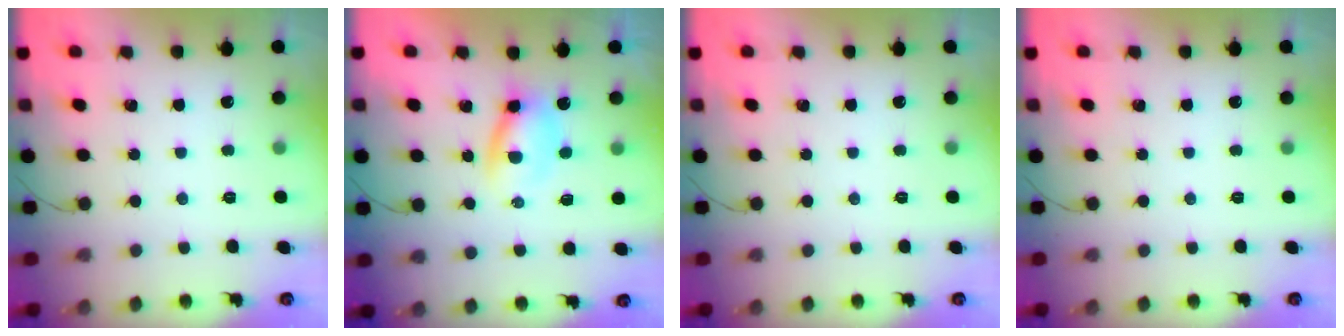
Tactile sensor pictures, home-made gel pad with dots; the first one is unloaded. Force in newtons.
{"total": 4.1, "press": 4.1, "slide": 0.8}
{"total": 0.0}
{"total": 0.0}